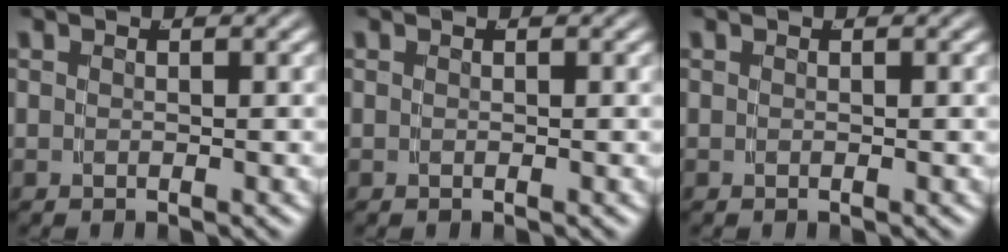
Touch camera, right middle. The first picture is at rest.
{"total": 0.0}
{"total": 0.0}